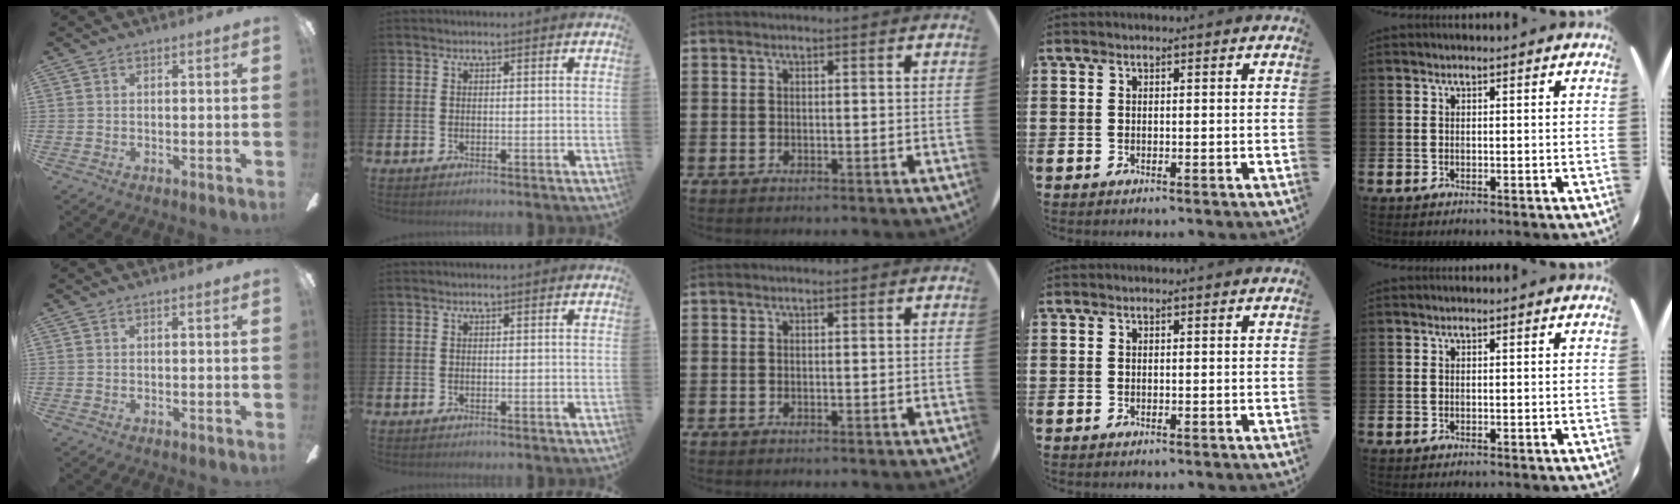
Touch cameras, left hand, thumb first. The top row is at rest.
{}